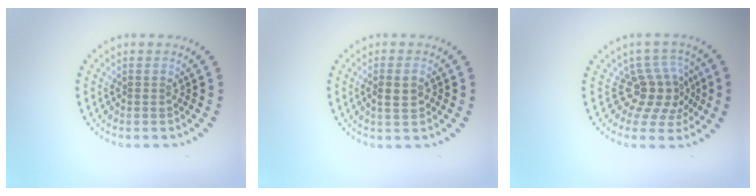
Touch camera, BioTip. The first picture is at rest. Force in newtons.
{"total": 2.4, "press": 2.4, "slide": 0.5}
{"total": 3.8, "press": 2.7, "slide": 2.6}